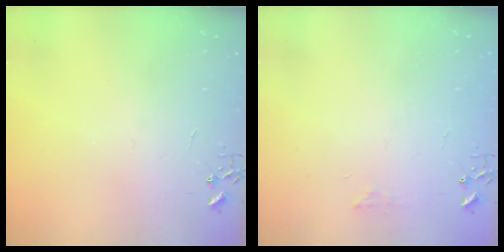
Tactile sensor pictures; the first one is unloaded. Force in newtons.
{"total": 6.3, "press": 6.3, "slide": 0.7}